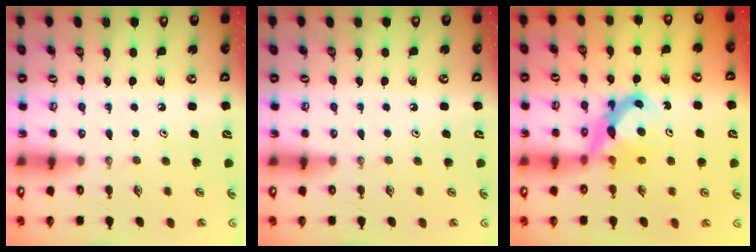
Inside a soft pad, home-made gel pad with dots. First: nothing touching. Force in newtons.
{"total": 0.0}
{"total": 7.4, "press": 7.3, "slide": 0.6}